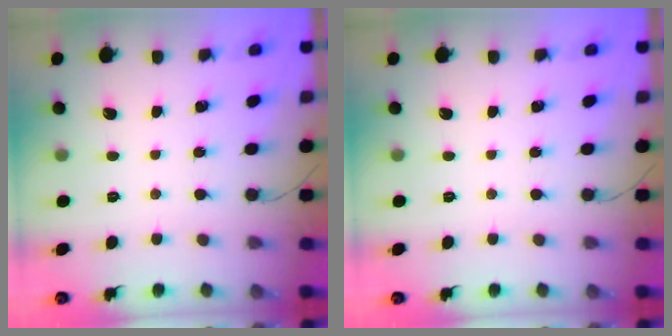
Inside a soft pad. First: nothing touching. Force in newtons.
{"total": 0.0}